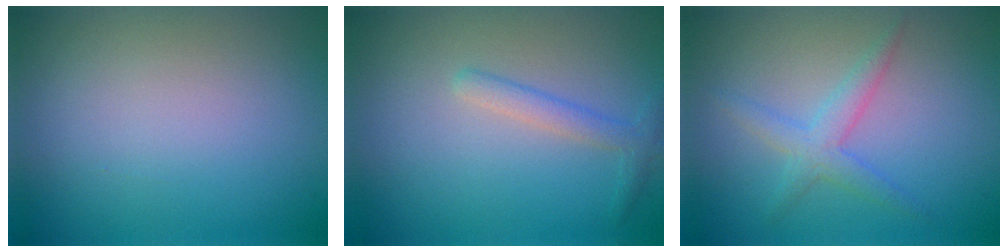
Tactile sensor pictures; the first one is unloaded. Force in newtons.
{"total": 1.8, "press": 1.8, "slide": 0.1}
{"total": 2.4, "press": 2.4, "slide": 0.1}